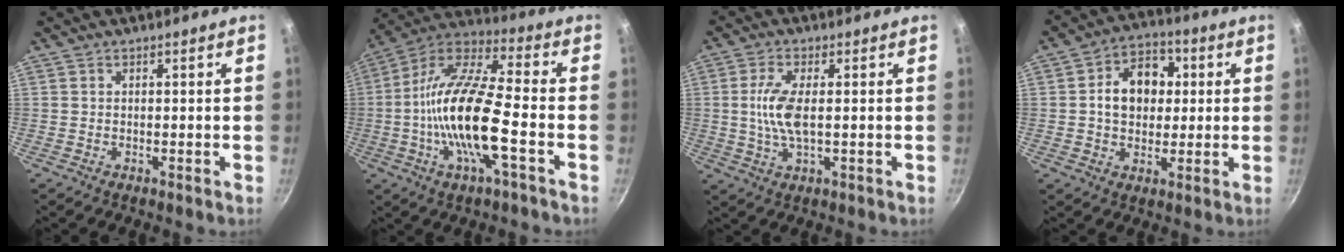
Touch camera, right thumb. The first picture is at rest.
{"total": 18.9, "force": [-4.1, 5.6, 17.6], "torque": [-0.337, 0.034, -0.096]}
{"total": 7.1, "force": [0.4, 2.6, 6.6], "torque": [-0.145, 0.001, 0.005]}
{"total": 11.3, "force": [1.5, 8.7, 7.1], "torque": [-0.073, 0.016, 0.011]}